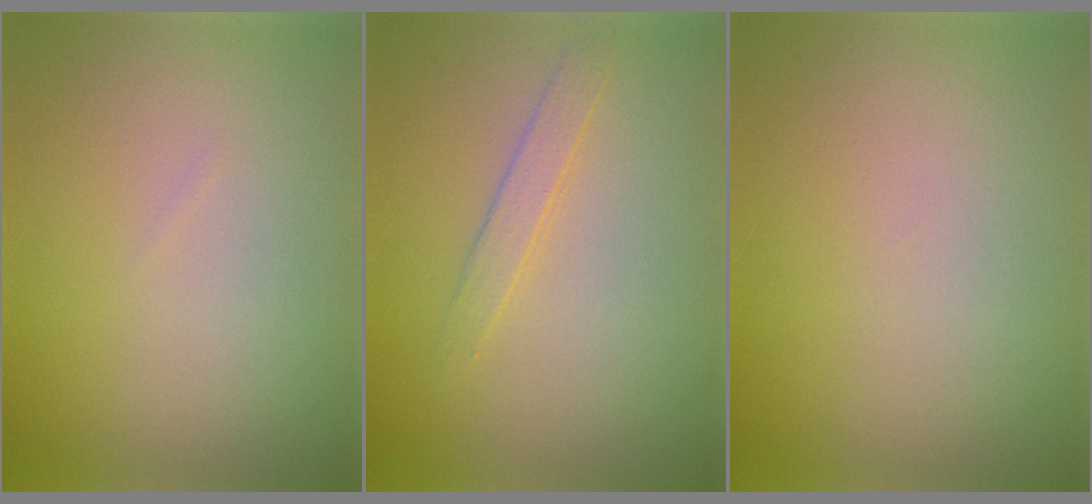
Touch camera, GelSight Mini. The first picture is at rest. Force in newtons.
{"total": 1.5, "press": 1.5, "slide": 0.1}
{"total": 0.0}